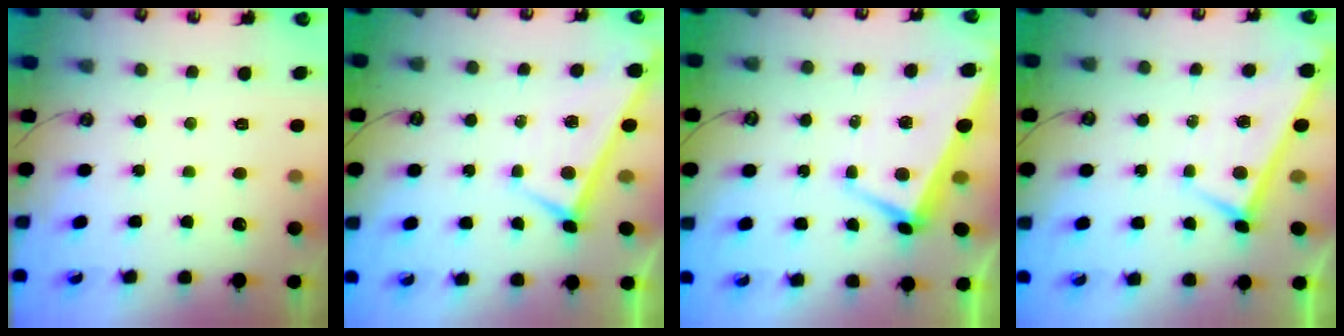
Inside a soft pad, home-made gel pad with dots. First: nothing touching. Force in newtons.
{"total": 0.0}
{"total": 1.7, "press": 1.4, "slide": 1.0}
{"total": 0.0}